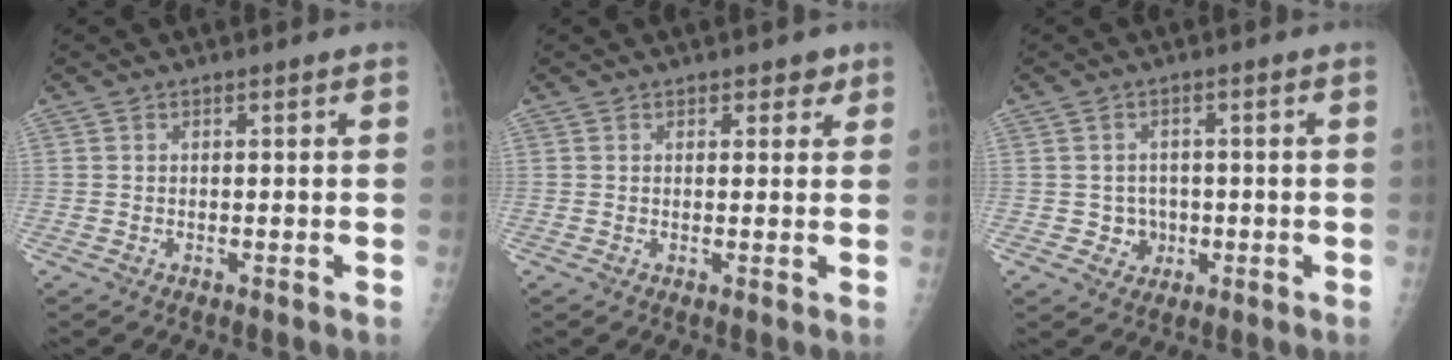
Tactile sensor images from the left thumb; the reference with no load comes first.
{"total": 2.2, "force": [1.4, 1.4, 1.0], "torque": [0.008, -0.005, 0.015]}
{"total": 3.6, "force": [-0.6, 3.5, 0.9], "torque": [0.009, 0.008, -0.006]}